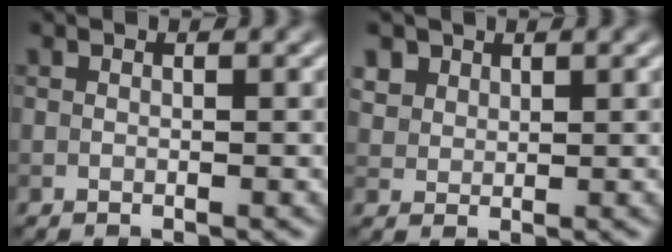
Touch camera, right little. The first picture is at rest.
{"total": 2.5, "force": [1.6, 1.8, 0.7], "torque": [-0.028, -0.004, 0.045]}